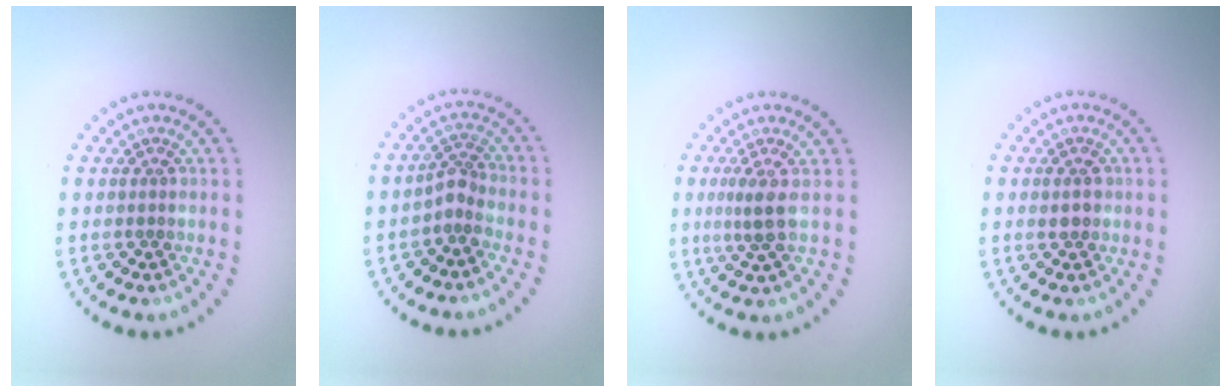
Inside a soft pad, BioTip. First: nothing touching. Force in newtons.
{"total": 2.0, "press": 1.5, "slide": 1.3}
{"total": 2.2, "press": 1.7, "slide": 1.3}
{"total": 1.4, "press": 1.3, "slide": 0.3}